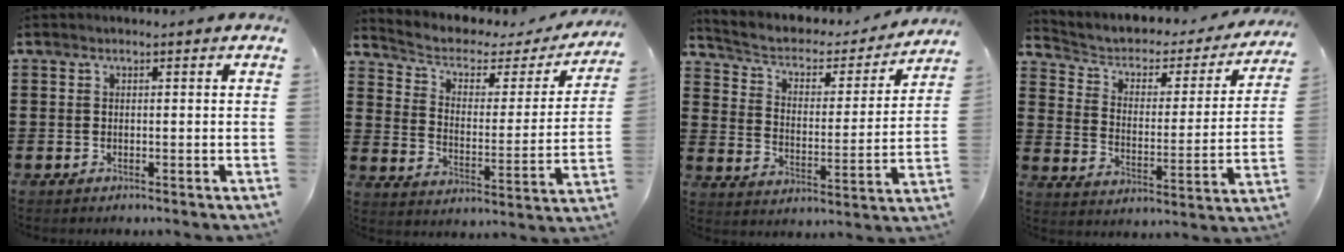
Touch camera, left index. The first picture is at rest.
{"total": 3.7, "force": [2.3, 2.1, 2.1], "torque": [-0.058, -0.015, 0.030]}
{"total": 3.6, "force": [2.5, 2.0, 1.7], "torque": [-0.050, -0.018, 0.033]}
{"total": 3.0, "force": [1.8, 2.1, 1.2], "torque": [-0.040, -0.016, 0.019]}